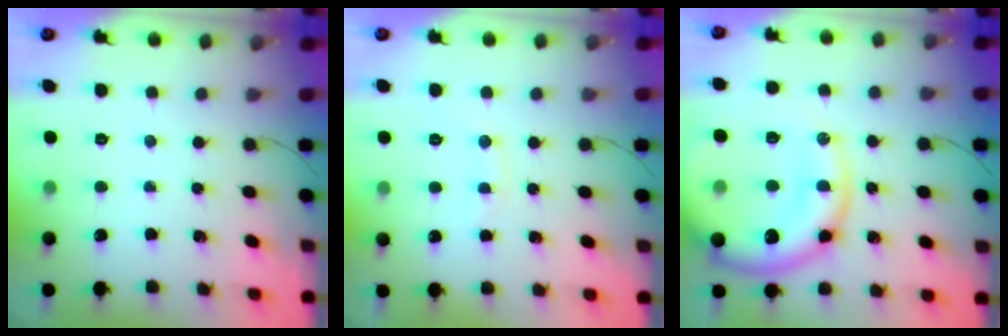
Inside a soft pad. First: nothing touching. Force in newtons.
{"total": 6.2, "press": 6.0, "slide": 1.7}
{"total": 19.2, "press": 18.9, "slide": 3.5}